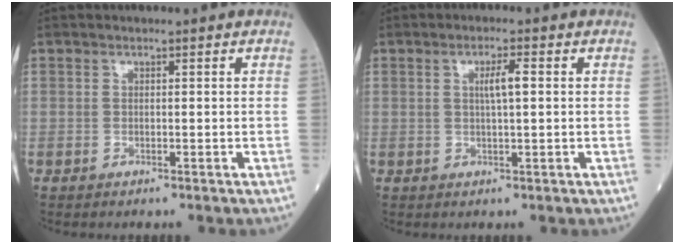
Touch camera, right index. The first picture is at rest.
{"total": 3.3, "force": [0.7, 0.3, 3.2], "torque": [-0.057, 0.001, 0.012]}